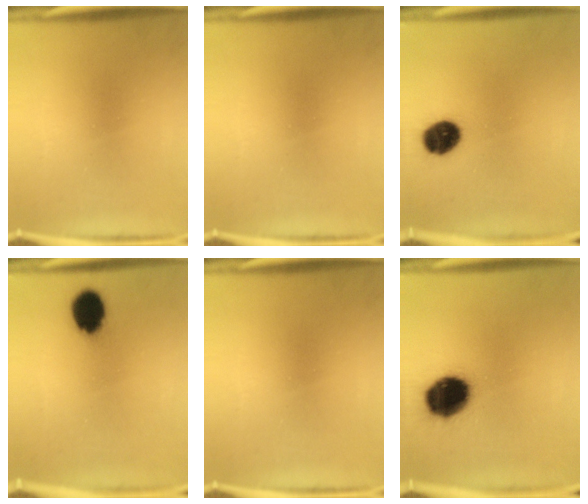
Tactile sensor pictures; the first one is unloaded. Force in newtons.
{"total": 0.0}
{"total": 8.9}
{"total": 9.4}
{"total": 0.0}
{"total": 16.6}